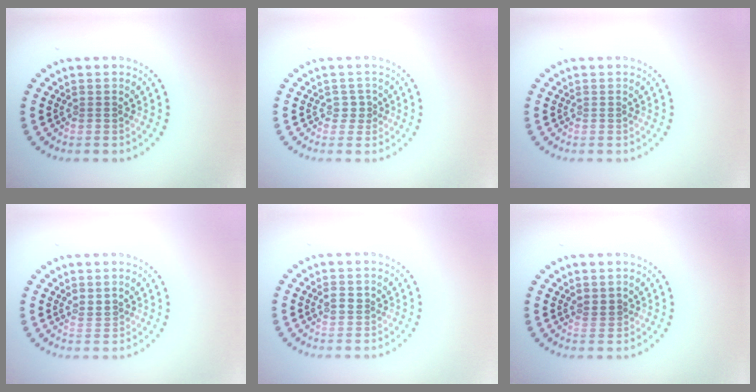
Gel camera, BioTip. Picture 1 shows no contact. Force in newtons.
{"total": 1.2, "press": 0.9, "slide": 0.7}
{"total": 0.0}
{"total": 1.2, "press": 1.0, "slide": 0.7}
{"total": 1.3, "press": 1.2, "slide": 0.5}
{"total": 1.0, "press": 0.9, "slide": 0.4}